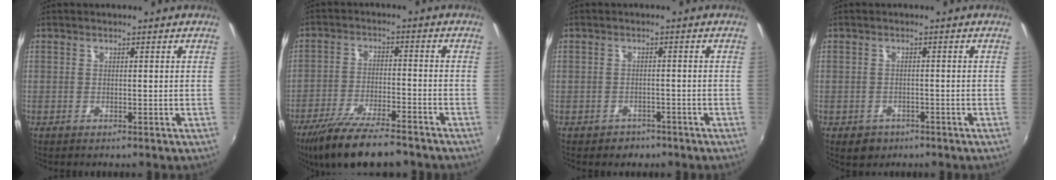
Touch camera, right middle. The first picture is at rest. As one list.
[{"total": 14.3, "force": [-11.7, 3.0, 7.7], "torque": [-0.164, -0.028, -0.197]}, {"total": 3.2, "force": [-2.1, 2.4, 0.4], "torque": [-0.016, -0.001, -0.029]}, {"total": 3.6, "force": [-1.9, 2.8, 1.2], "torque": [-0.029, -0.006, -0.023]}]